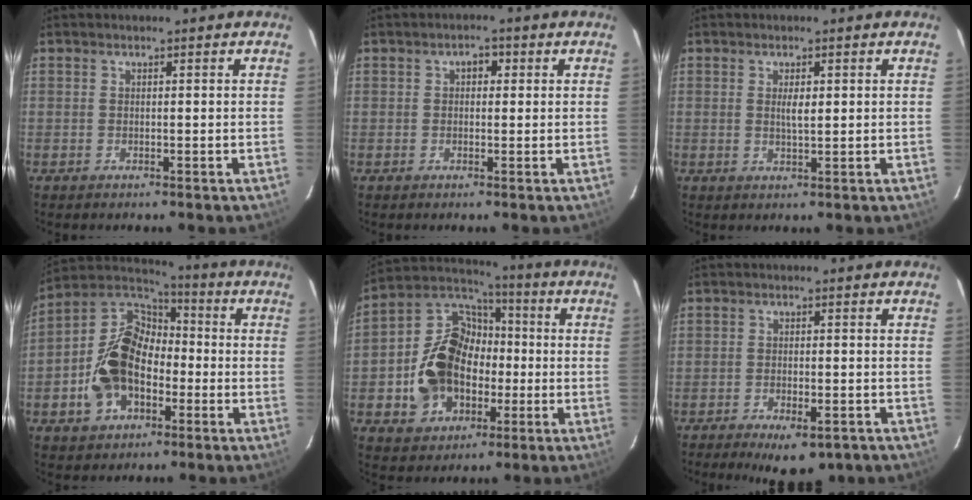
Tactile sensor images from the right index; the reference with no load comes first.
{"total": 2.0, "force": [0.4, 1.6, 1.2], "torque": [-0.016, 0.009, 0.003]}
{"total": 2.1, "force": [0.5, 0.6, 2.0], "torque": [-0.035, 0.000, 0.009]}
{"total": 15.2, "force": [-4.1, 10.9, 9.7], "torque": [-0.215, 0.029, -0.071]}
{"total": 16.7, "force": [-3.0, 13.6, 9.2], "torque": [-0.214, 0.040, -0.039]}
{"total": 8.1, "force": [-5.6, 3.1, 5.0], "torque": [-0.098, -0.016, -0.074]}